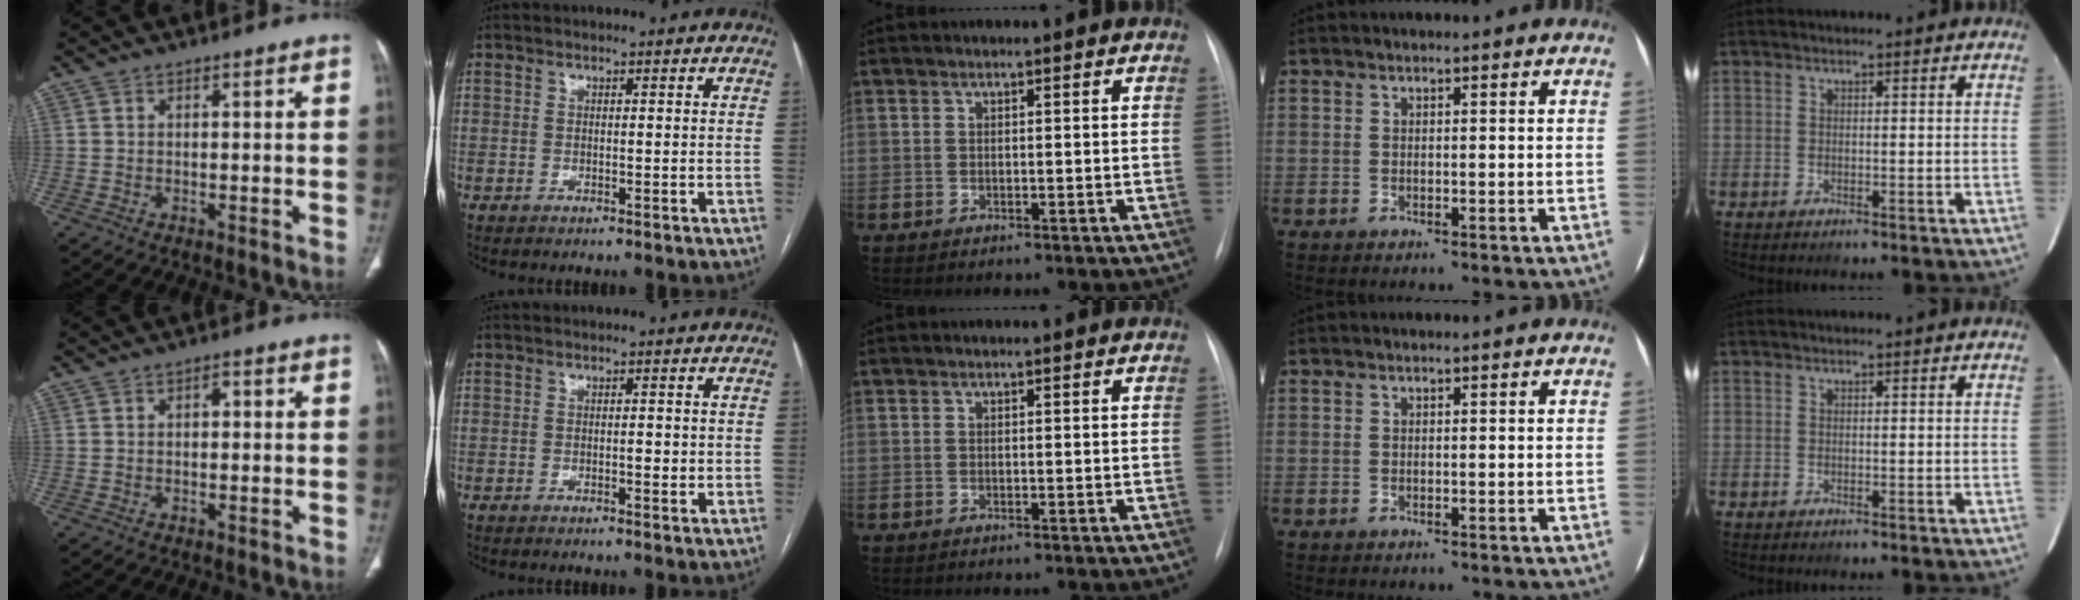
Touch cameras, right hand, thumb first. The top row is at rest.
{"thumb": {"total": 1.5, "force": [0.3, 0.9, 1.2], "torque": [-0.009, 0.006, 0.001]}, "index": {"total": 1.8, "force": [0.0, 0.5, 1.7], "torque": [-0.028, -0.001, 0.000]}}